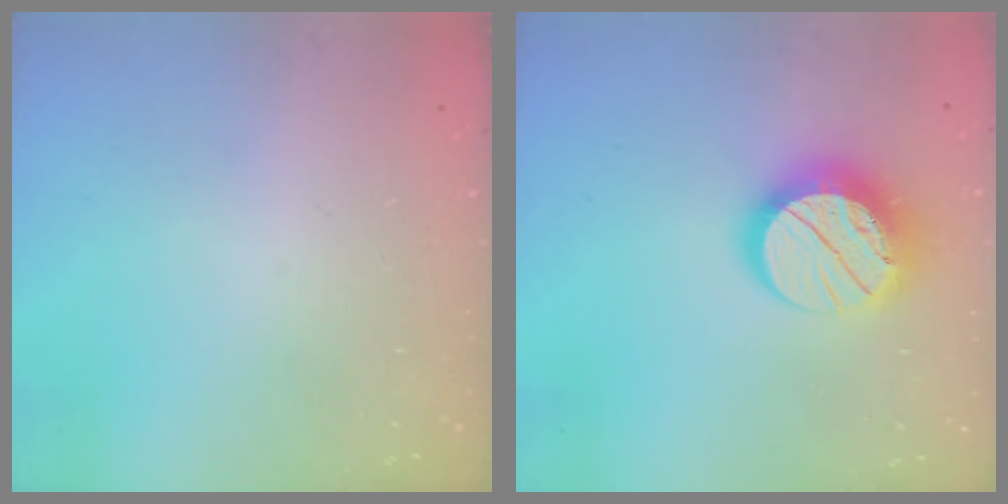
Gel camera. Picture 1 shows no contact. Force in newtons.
{"total": 14.7, "press": 14.6, "slide": 1.2}